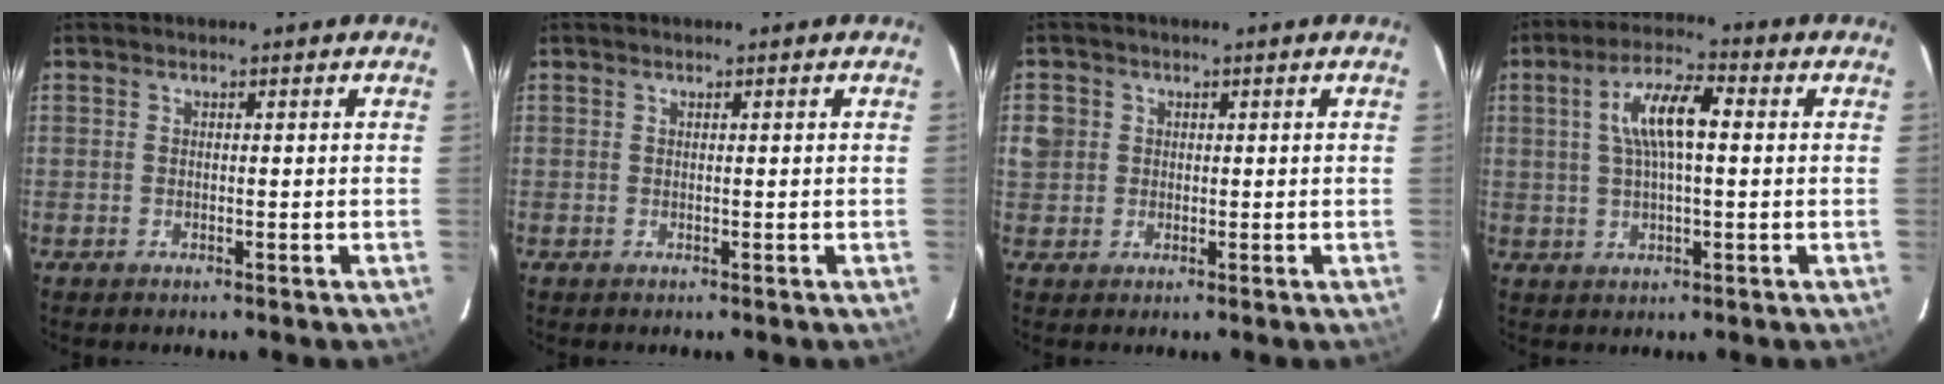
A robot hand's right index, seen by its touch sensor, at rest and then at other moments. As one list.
[{"total": 0.0}, {"total": 3.8, "force": [0.2, 3.7, 1.0], "torque": [-0.017, 0.010, 0.005]}, {"total": 8.9, "force": [1.5, 2.6, 8.4], "torque": [-0.158, 0.017, 0.029]}]